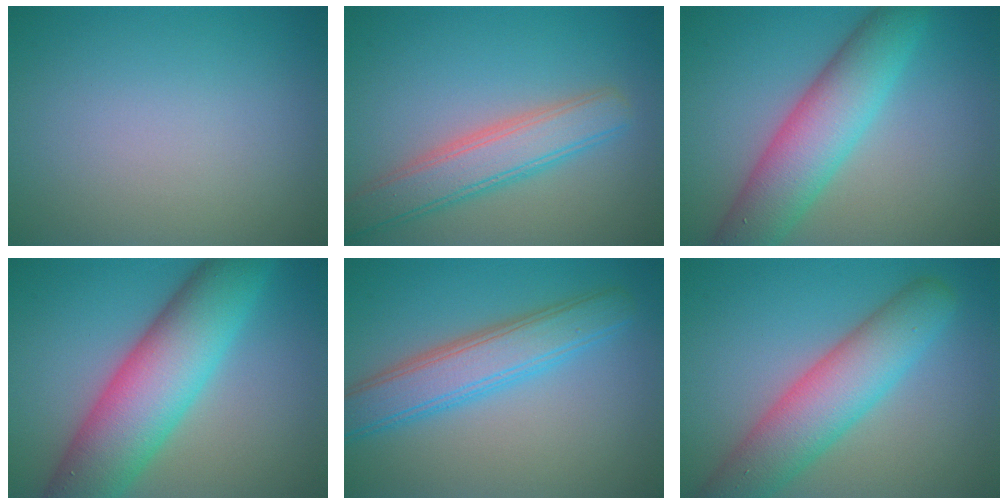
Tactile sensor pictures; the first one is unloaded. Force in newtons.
{"total": 4.8, "press": 4.8, "slide": 0.2}
{"total": 7.2, "press": 7.2, "slide": 0.1}
{"total": 10.7, "press": 10.7, "slide": 0.2}
{"total": 5.2, "press": 5.2, "slide": 0.1}
{"total": 7.1, "press": 7.1, "slide": 0.5}